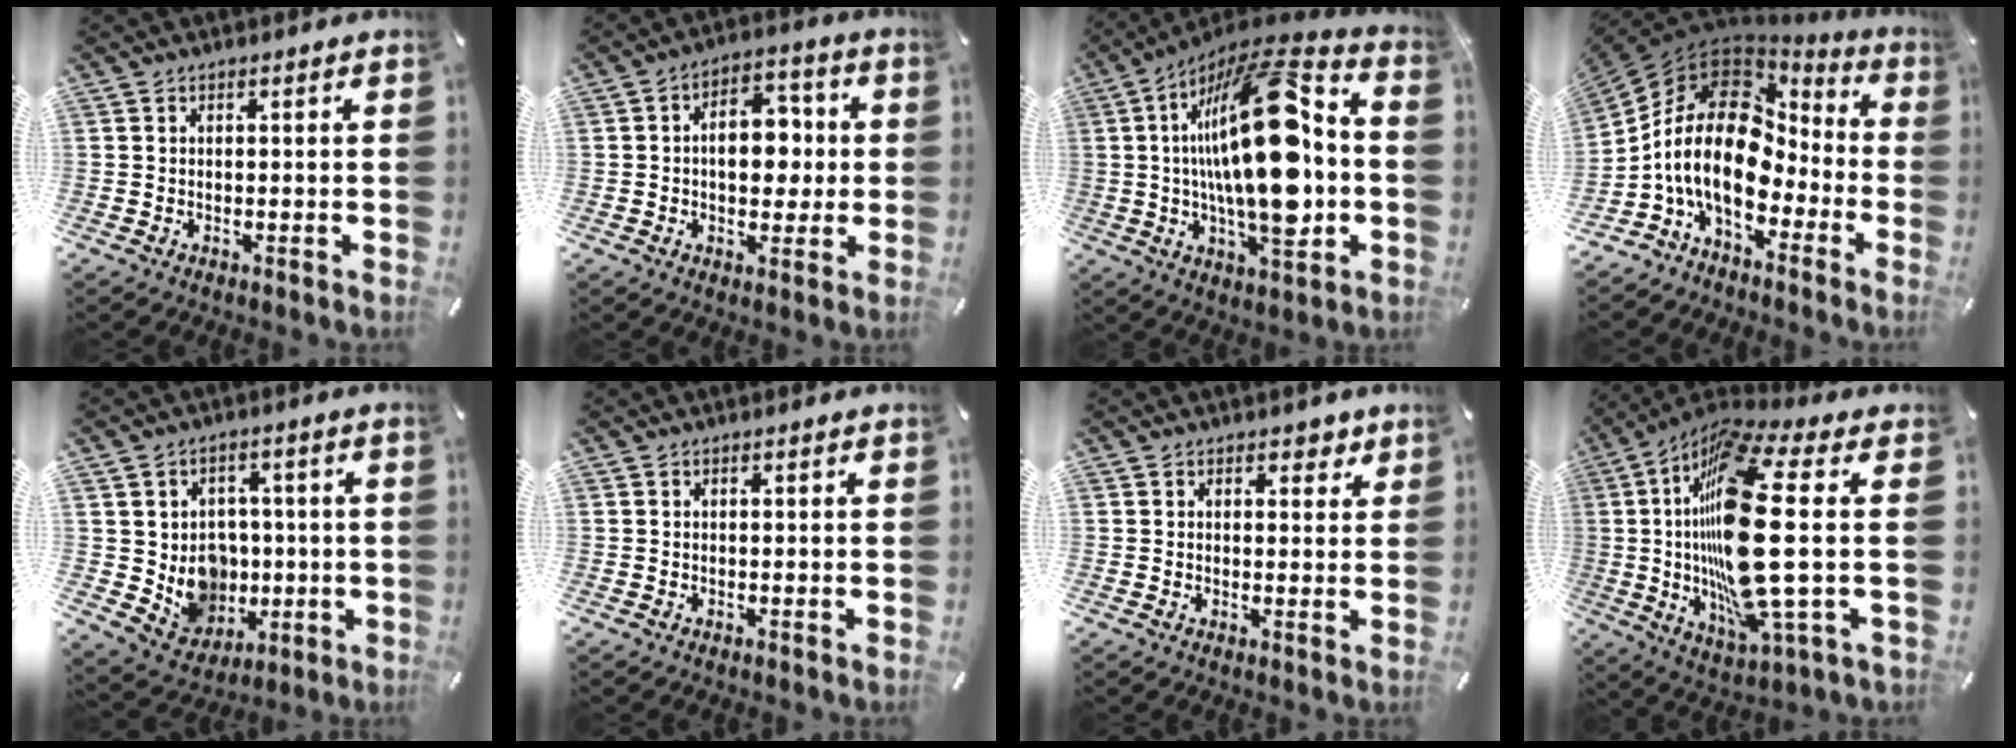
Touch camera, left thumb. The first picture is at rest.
{"total": 11.1, "force": [0.4, 7.4, 8.3], "torque": [-0.098, 0.002, 0.004]}
{"total": 29.5, "force": [-0.1, 12.2, 26.8], "torque": [-0.472, -0.008, -0.008]}
{"total": 18.6, "force": [-2.3, 12.0, 14.1], "torque": [-0.301, 0.004, -0.040]}
{"total": 9.7, "force": [0.6, 9.4, 2.4], "torque": [-0.052, -0.014, 0.028]}
{"total": 0.0}
{"total": 2.4, "force": [1.4, 1.7, 1.0], "torque": [0.001, -0.003, 0.018]}
{"total": 27.1, "force": [2.0, 7.4, 26.0], "torque": [-0.533, -0.037, 0.017]}